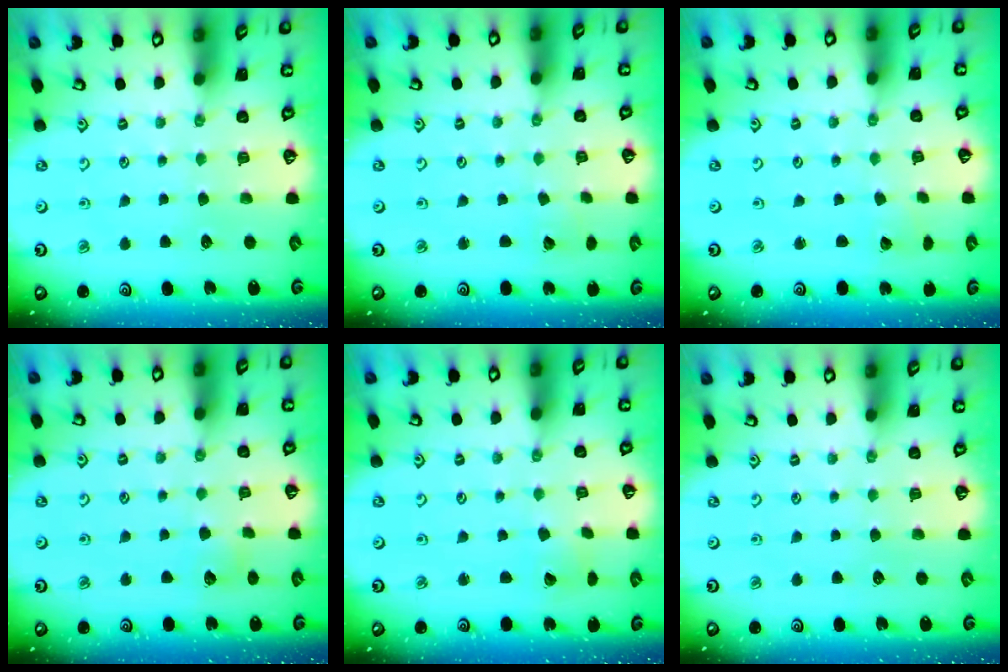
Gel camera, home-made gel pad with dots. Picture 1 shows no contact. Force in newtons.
{"total": 2.7, "press": 2.7, "slide": 0.3}
{"total": 1.7, "press": 1.7, "slide": 0.1}
{"total": 5.0, "press": 4.9, "slide": 0.5}
{"total": 2.6, "press": 2.6, "slide": 0.3}
{"total": 0.0}